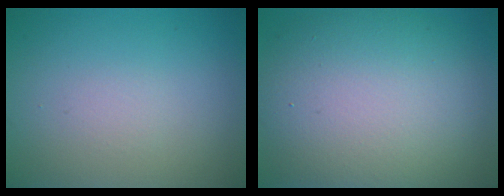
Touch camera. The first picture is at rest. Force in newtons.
{"total": 12.5, "press": 12.4, "slide": 1.2}